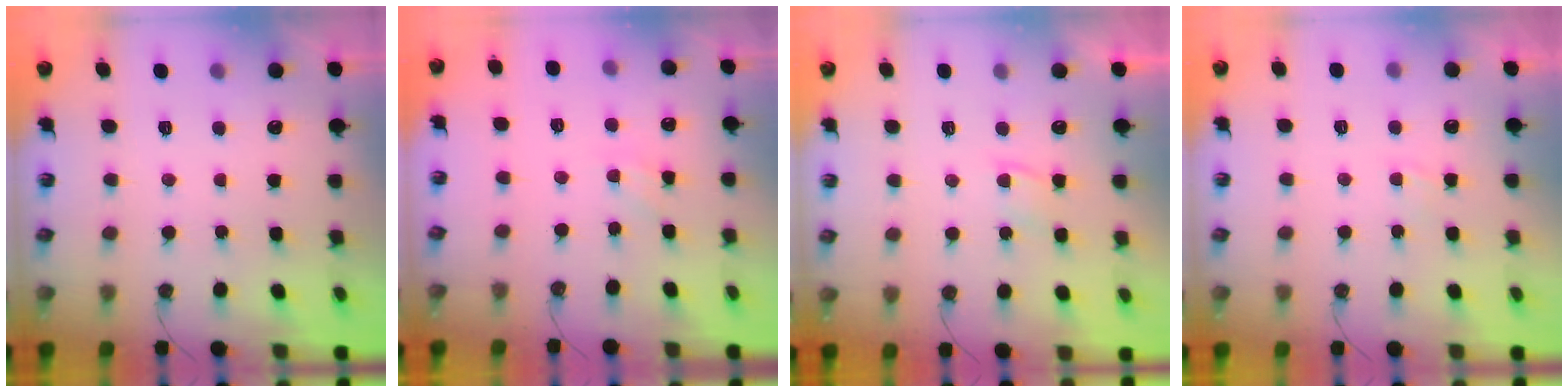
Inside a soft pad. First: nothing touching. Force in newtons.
{"total": 2.8, "press": 2.8, "slide": 0.5}
{"total": 4.6, "press": 4.6, "slide": 0.5}
{"total": 2.9, "press": 2.9, "slide": 0.4}